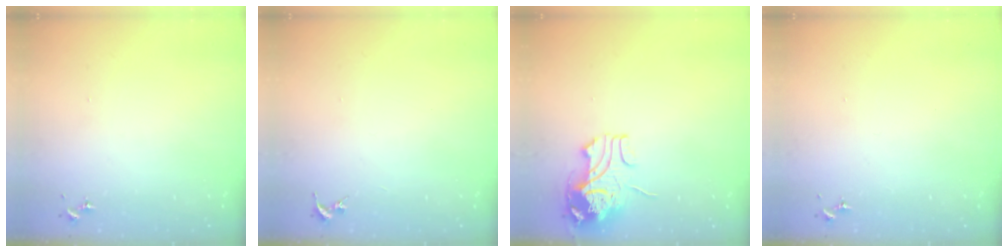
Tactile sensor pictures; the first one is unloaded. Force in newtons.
{"total": 0.0}
{"total": 10.2, "press": 10.1, "slide": 1.3}
{"total": 0.0}